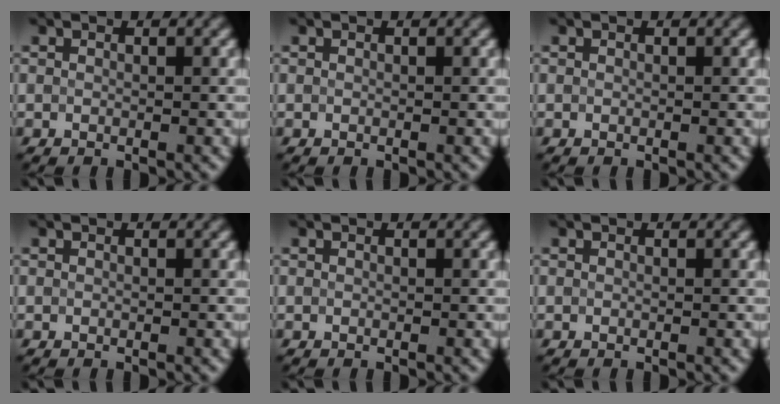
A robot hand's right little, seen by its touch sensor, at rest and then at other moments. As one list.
[{"total": 0.0}, {"total": 0.0}, {"total": 0.0}, {"total": 0.0}, {"total": 0.0}]